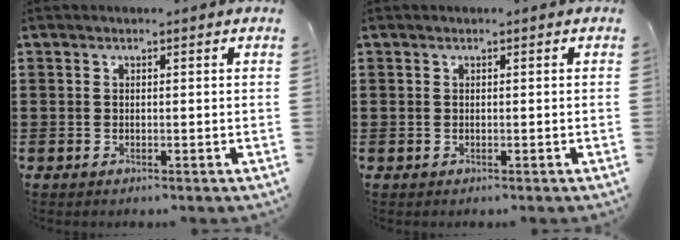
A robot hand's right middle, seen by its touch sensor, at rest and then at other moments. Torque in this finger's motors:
{"motor_torque": [0.00, 0.00, 0.02, 0.01]}